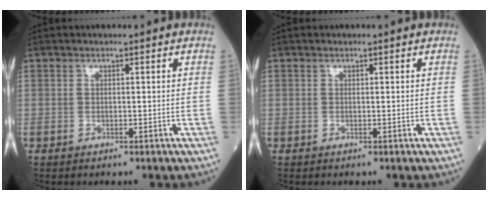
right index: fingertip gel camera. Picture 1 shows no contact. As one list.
[{"total": 0.0}]